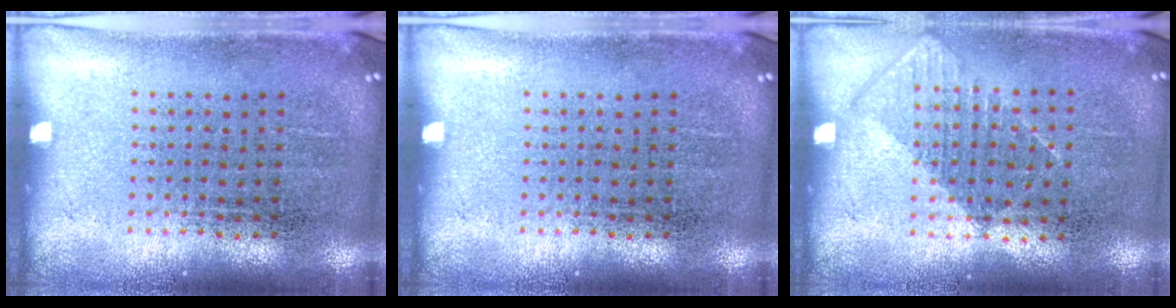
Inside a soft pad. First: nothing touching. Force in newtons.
{"total": 0.0}
{"total": 0.8, "press": 0.7, "slide": 0.4}